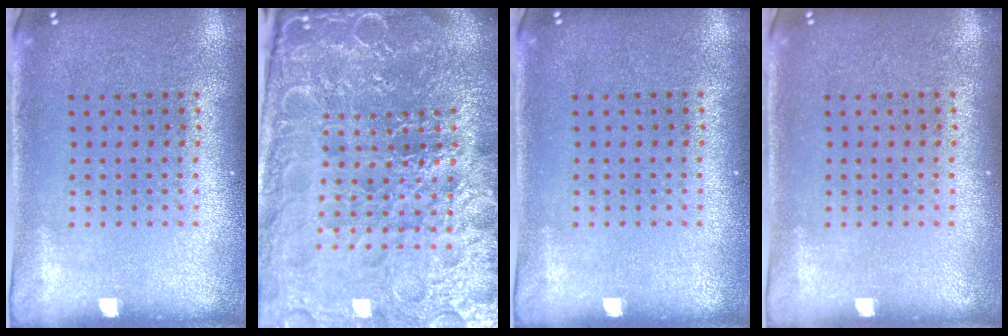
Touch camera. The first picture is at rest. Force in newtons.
{"total": 6.5, "press": 5.7, "slide": 3.0}
{"total": 0.0}
{"total": 0.0}